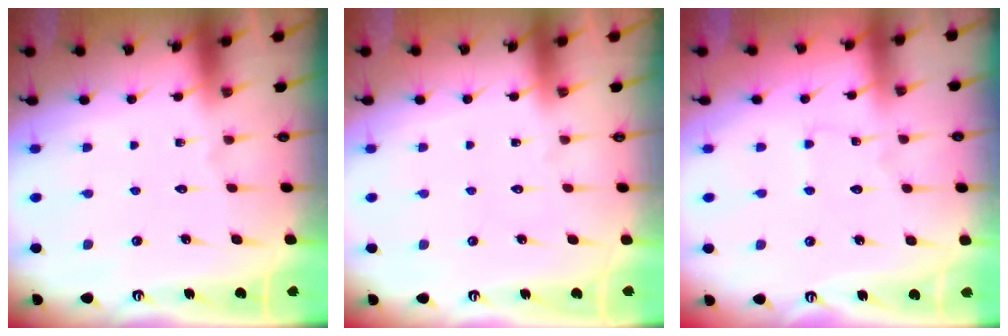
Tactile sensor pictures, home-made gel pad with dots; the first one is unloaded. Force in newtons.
{"total": 0.0}
{"total": 1.2, "press": 1.2, "slide": 0.2}